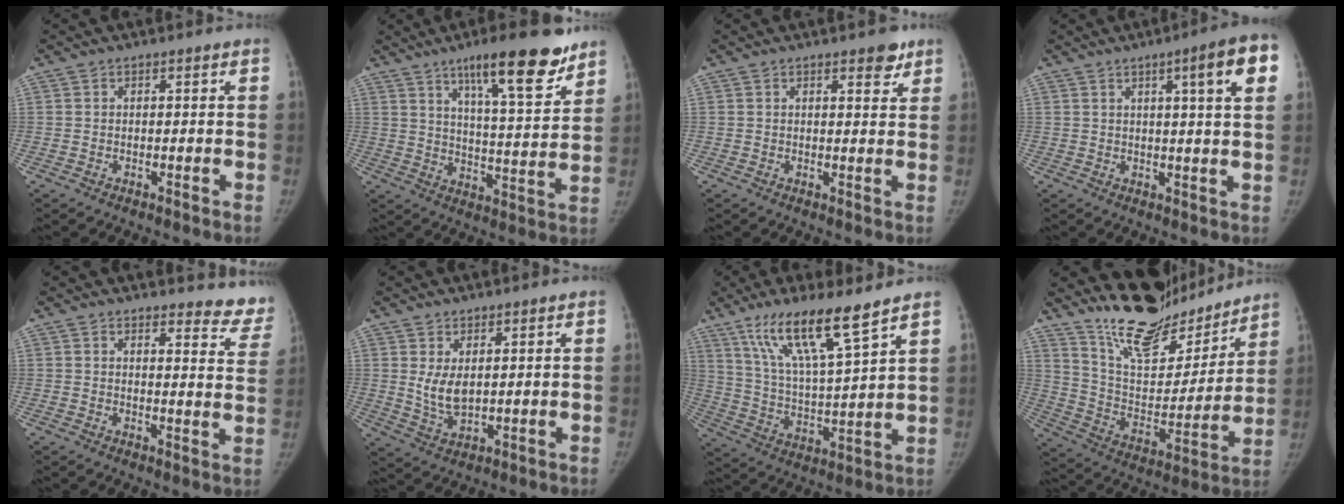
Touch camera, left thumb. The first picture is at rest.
{"total": 16.8, "force": [11.2, 3.7, 12.0], "torque": [-0.151, -0.062, 0.175]}
{"total": 3.6, "force": [2.4, 1.4, 2.2], "torque": [-0.012, -0.013, 0.029]}
{"total": 9.5, "force": [3.7, 0.9, 8.7], "torque": [-0.108, -0.004, 0.043]}
{"total": 11.4, "force": [11.1, 2.8, 0.8], "torque": [0.043, -0.101, 0.092]}
{"total": 5.4, "force": [1.5, 3.0, 4.2], "torque": [-0.070, -0.018, 0.042]}
{"total": 15.6, "force": [10.5, 2.2, 11.2], "torque": [-0.198, -0.056, 0.205]}
{"total": 20.7, "force": [18.1, 6.7, 7.4], "torque": [-0.068, -0.117, 0.307]}